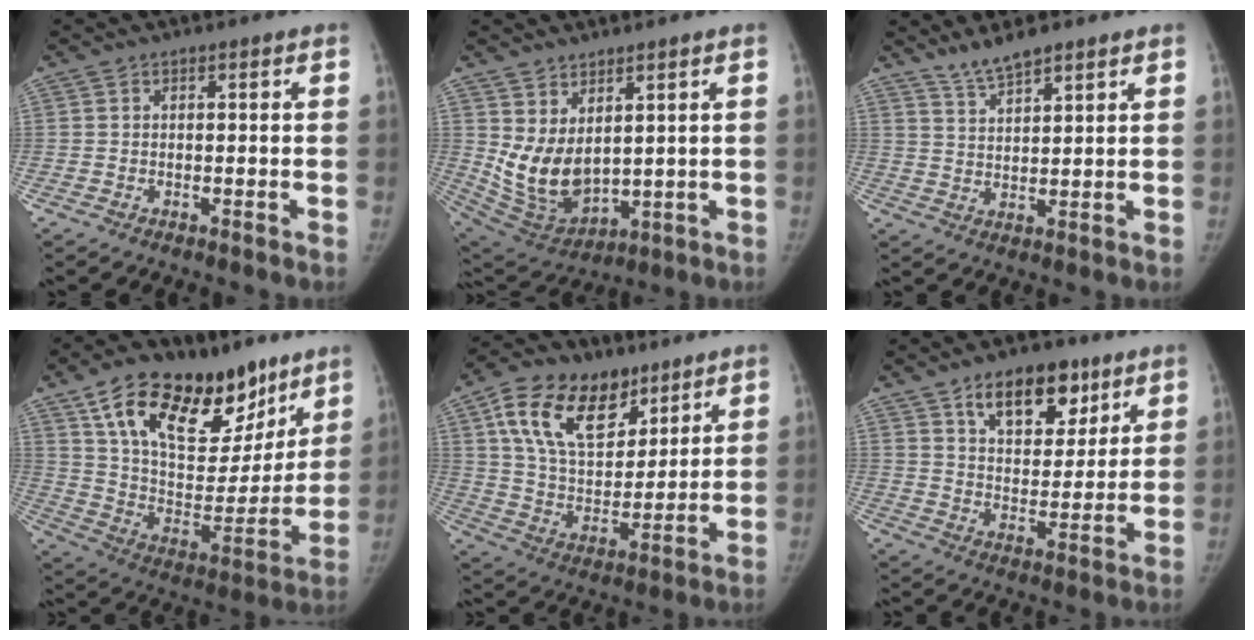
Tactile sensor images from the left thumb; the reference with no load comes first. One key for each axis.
{"total": 10.9, "fx": 3.3, "fy": 6.5, "fz": 8.1, "tx": -0.135, "ty": -0.034, "tz": 0.090}
{"total": 5.5, "fx": 4.7, "fy": 1.1, "fz": 2.6, "tx": -0.044, "ty": -0.026, "tz": 0.093}
{"total": 28.6, "fx": 17.0, "fy": 14.6, "fz": 17.8, "tx": -0.236, "ty": -0.030, "tz": 0.279}
{"total": 20.1, "fx": 10.4, "fy": 12.3, "fz": 12.0, "tx": -0.177, "ty": -0.030, "tz": 0.186}
{"total": 14.2, "fx": 8.2, "fy": 8.1, "fz": 8.3, "tx": -0.080, "ty": -0.040, "tz": 0.131}